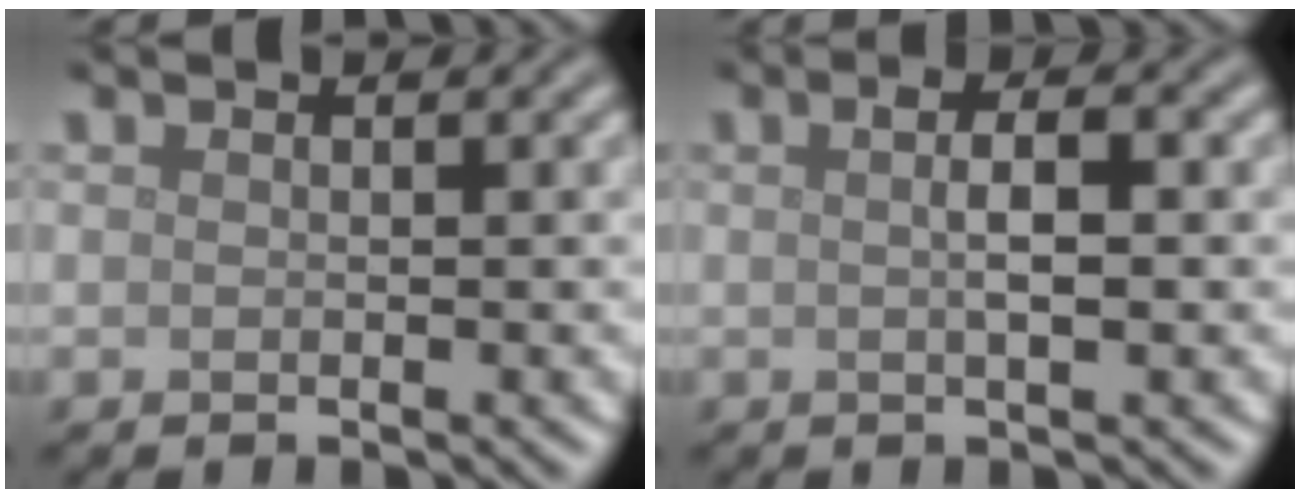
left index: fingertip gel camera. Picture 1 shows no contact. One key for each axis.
{"total": 2.6, "fx": 0.2, "fy": 0.5, "fz": 2.5, "tx": -0.041, "ty": 0.003, "tz": 0.003}